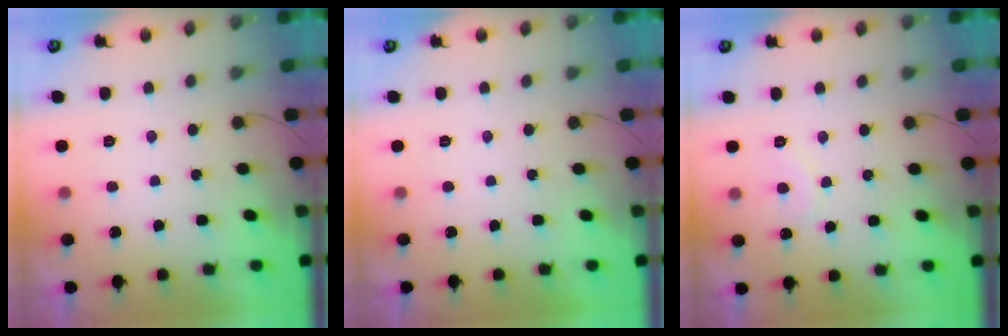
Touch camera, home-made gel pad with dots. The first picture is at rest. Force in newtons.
{"total": 1.6, "press": 1.6, "slide": 0.0}
{"total": 5.5, "press": 5.5, "slide": 0.4}